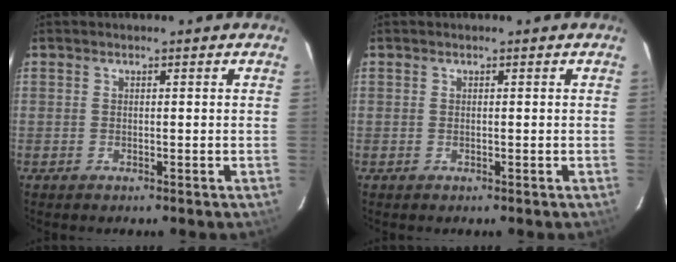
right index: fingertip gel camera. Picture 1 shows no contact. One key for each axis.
{"total": 0.0}